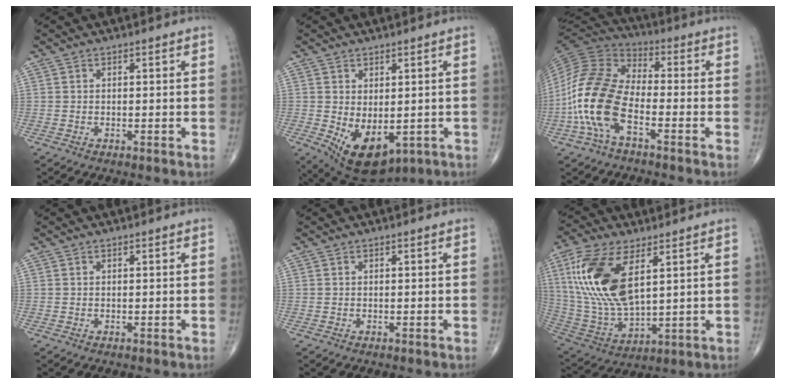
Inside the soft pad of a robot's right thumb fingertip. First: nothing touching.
{"total": 9.9, "force": [-2.0, 5.8, 7.7], "torque": [-0.108, -0.004, -0.004]}
{"total": 16.0, "force": [-5.1, 7.8, 13.0], "torque": [-0.278, 0.036, -0.105]}
{"total": 0.0}
{"total": 0.0}
{"total": 19.1, "force": [6.3, 8.9, 15.7], "torque": [-0.331, -0.023, 0.129]}